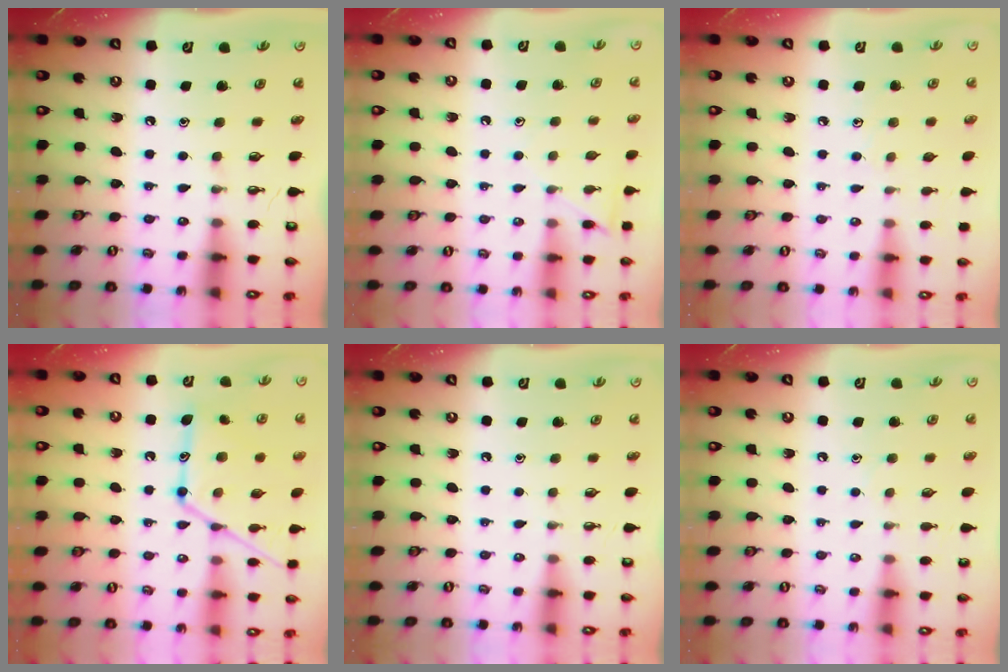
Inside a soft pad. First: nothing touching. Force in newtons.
{"total": 6.7, "press": 6.7, "slide": 0.6}
{"total": 3.6, "press": 3.6, "slide": 0.4}
{"total": 15.4, "press": 15.4, "slide": 1.1}
{"total": 0.0}
{"total": 2.9, "press": 2.9, "slide": 0.3}